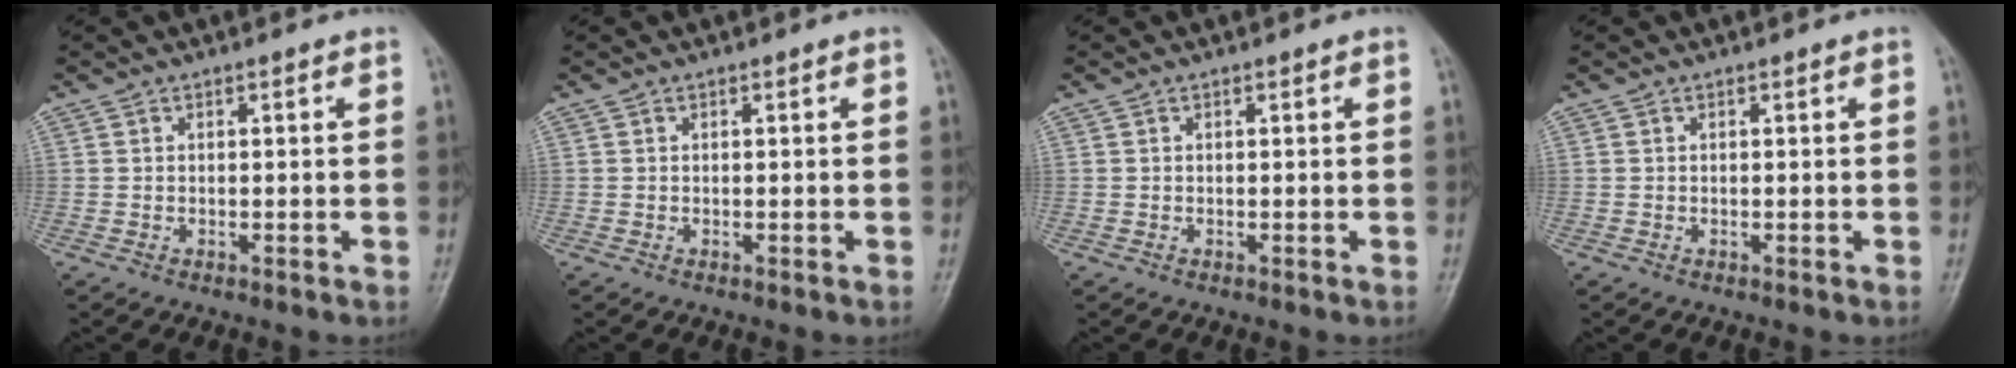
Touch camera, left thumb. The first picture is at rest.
{"total": 0.0}
{"total": 0.0}
{"total": 0.0}